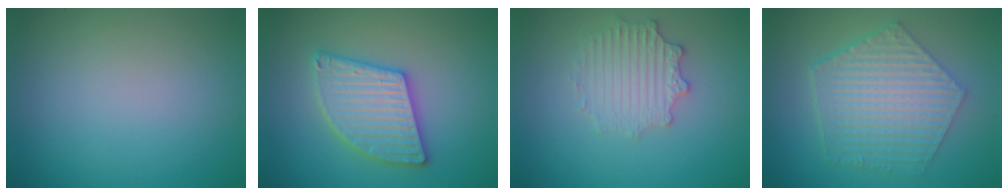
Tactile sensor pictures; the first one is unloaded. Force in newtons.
{"total": 5.5, "press": 5.5, "slide": 0.7}
{"total": 2.7, "press": 2.6, "slide": 0.8}
{"total": 6.6, "press": 4.9, "slide": 4.4}